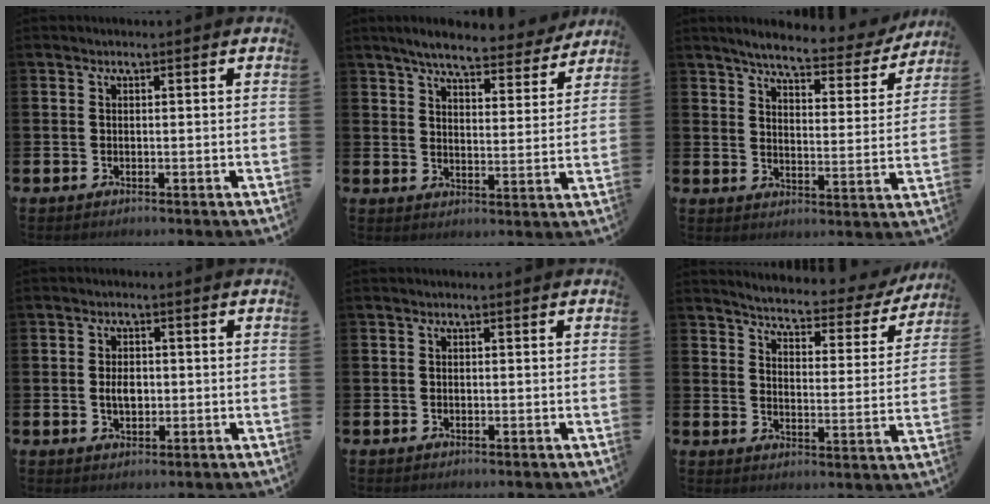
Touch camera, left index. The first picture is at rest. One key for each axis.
{"total": 6.6, "fx": 6.1, "fy": 0.9, "fz": 2.2, "tx": -0.052, "ty": -0.035, "tz": 0.103}
{"total": 5.6, "fx": 5.1, "fy": 1.0, "fz": 2.1, "tx": -0.057, "ty": -0.034, "tz": 0.081}
{"total": 2.9, "fx": 0.0, "fy": 1.9, "fz": 2.2, "tx": -0.027, "ty": 0.000, "tz": -0.005}
{"total": 0.0}
{"total": 4.0, "fx": 3.8, "fy": 0.7, "fz": 0.9, "tx": -0.035, "ty": -0.035, "tz": 0.056}